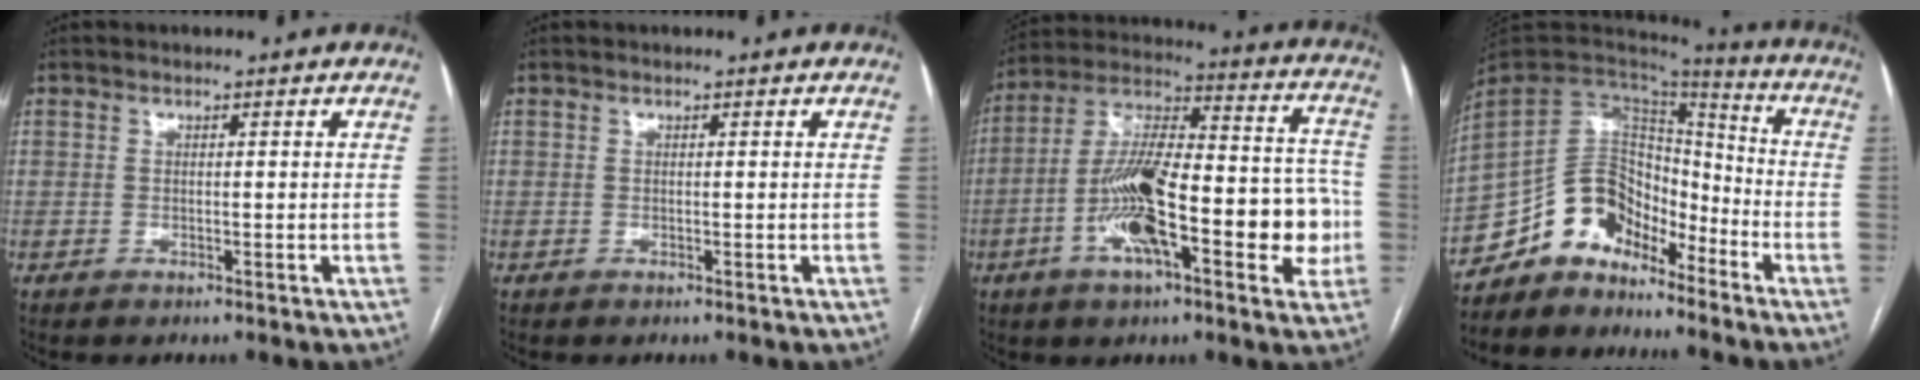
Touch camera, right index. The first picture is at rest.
{"total": 0.0}
{"total": 20.9, "force": [-5.4, 6.0, 19.3], "torque": [-0.304, 0.035, -0.083]}
{"total": 12.8, "force": [-10.1, 7.0, 3.7], "torque": [-0.066, 0.064, -0.184]}